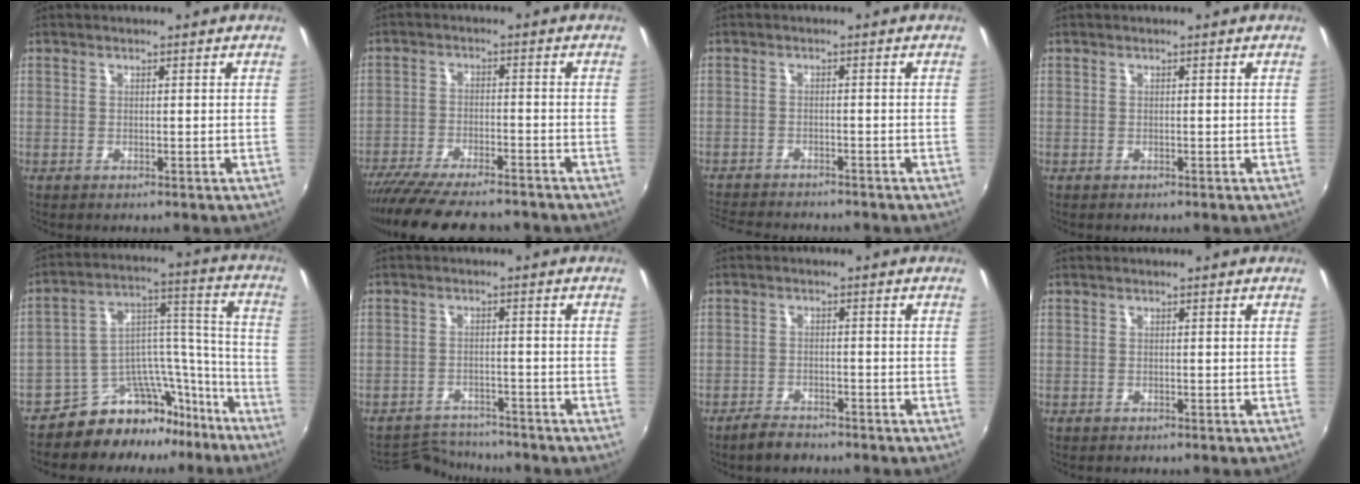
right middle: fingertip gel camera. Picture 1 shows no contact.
{"total": 16.7, "force": [-14.3, 3.5, 7.9], "torque": [-0.159, -0.032, -0.223]}
{"total": 9.0, "force": [-8.4, 1.8, 2.9], "torque": [-0.082, -0.013, -0.135]}
{"total": 0.0}
{"total": 15.0, "force": [-12.9, 6.7, 3.7], "torque": [-0.049, 0.082, -0.192]}
{"total": 6.5, "force": [-6.4, 1.2, 0.1], "torque": [-0.021, 0.005, -0.106]}
{"total": 3.7, "force": [-3.2, 1.3, 1.3], "torque": [-0.041, 0.003, -0.056]}
{"total": 0.0}